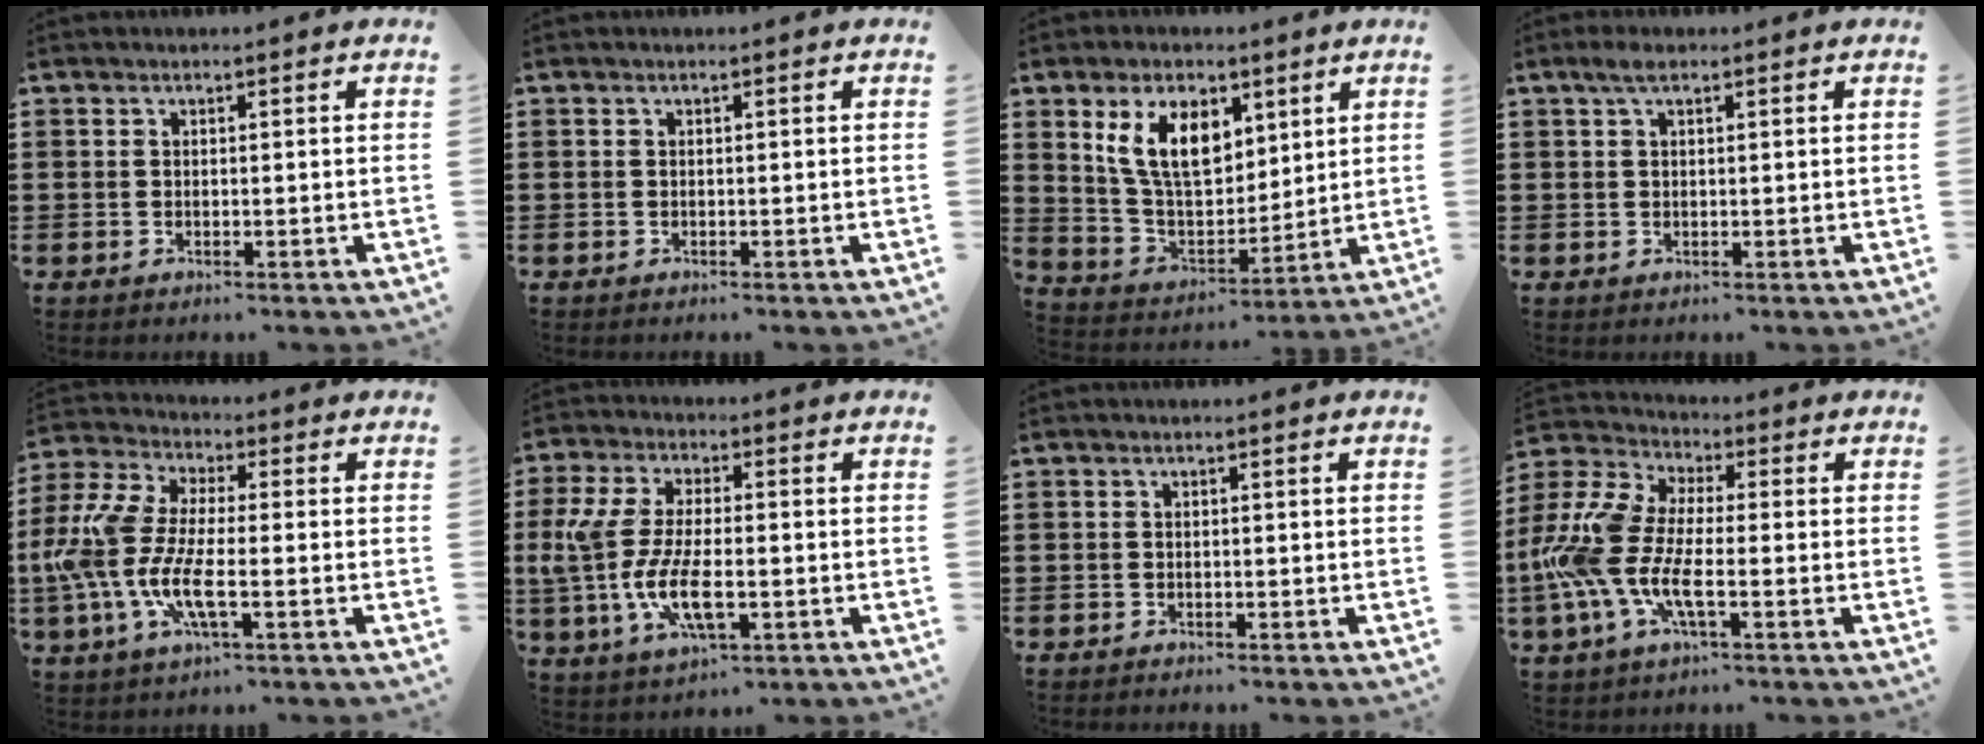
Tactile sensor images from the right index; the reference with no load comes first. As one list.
[{"total": 0.0}, {"total": 9.9, "force": [4.6, 5.6, 6.7], "torque": [-0.162, 0.009, 0.084]}, {"total": 1.9, "force": [0.9, 0.8, 1.5], "torque": [-0.034, 0.005, 0.015]}, {"total": 10.0, "force": [-3.0, 4.0, 8.7], "torque": [-0.228, -0.015, -0.067]}, {"total": 10.4, "force": [-2.1, 4.6, 9.1], "torque": [-0.228, -0.017, -0.048]}, {"total": 0.6, "force": [-0.6, 0.2, 0.0], "torque": [-0.001, 0.000, -0.012]}, {"total": 10.4, "force": [-2.7, 4.5, 8.9], "torque": [-0.240, -0.017, -0.061]}]